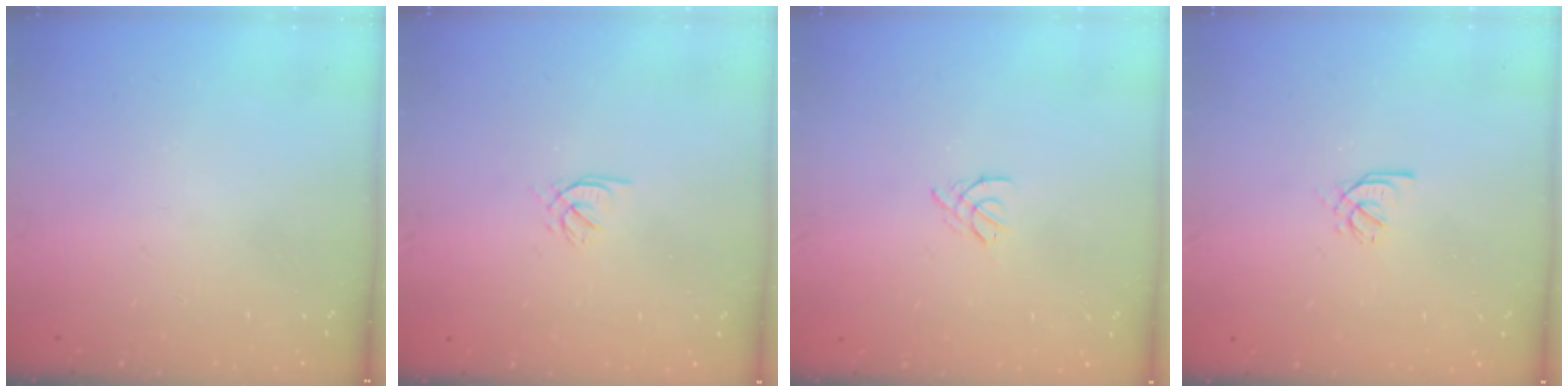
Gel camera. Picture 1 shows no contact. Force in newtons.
{"total": 2.0, "press": 1.9, "slide": 0.5}
{"total": 2.0, "press": 1.9, "slide": 0.5}
{"total": 1.7, "press": 1.6, "slide": 0.5}